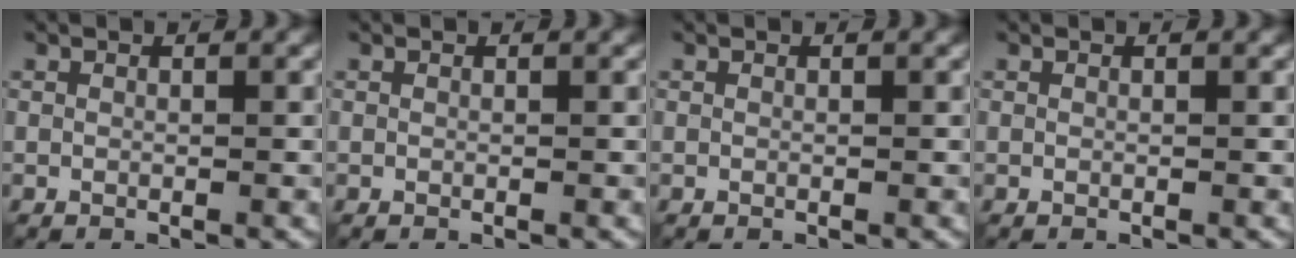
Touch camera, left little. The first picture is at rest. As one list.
[{"total": 0.0}, {"total": 0.0}, {"total": 0.0}]